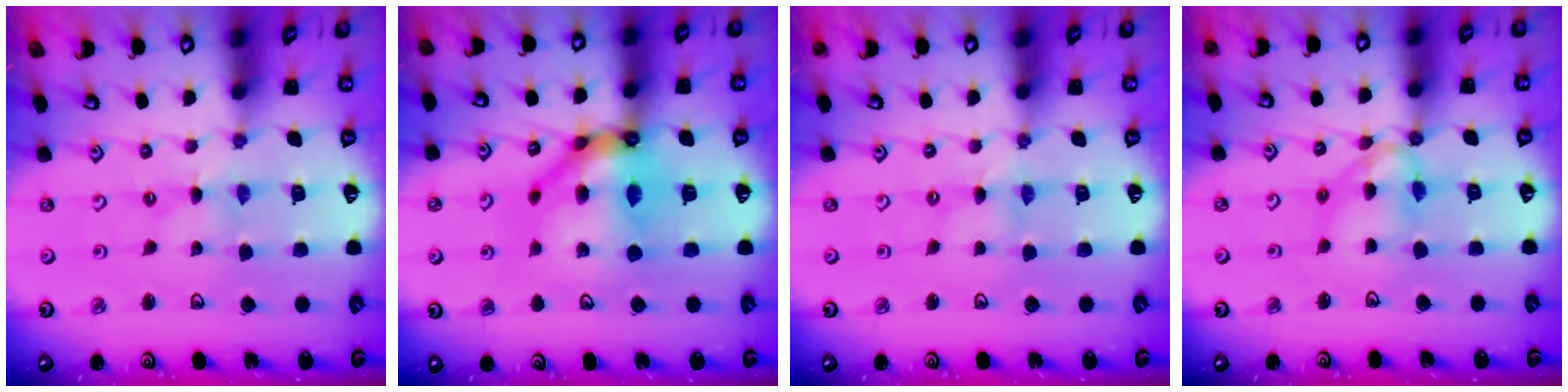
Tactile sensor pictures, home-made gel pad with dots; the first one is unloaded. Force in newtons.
{"total": 12.7, "press": 12.5, "slide": 2.1}
{"total": 1.4, "press": 1.4, "slide": 0.2}
{"total": 11.1, "press": 11.1, "slide": 0.9}